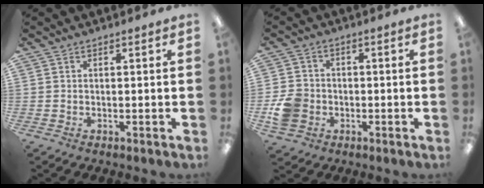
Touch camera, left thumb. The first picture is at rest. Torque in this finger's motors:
{"motor_torque": [-0.24, 0.27, 0.03, -0.03, 0.03]}